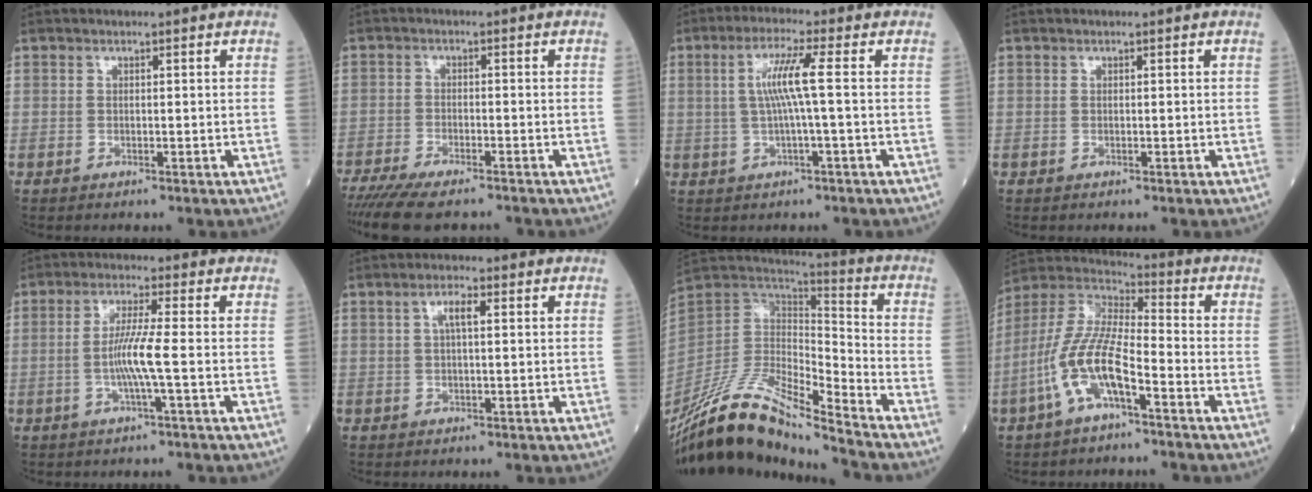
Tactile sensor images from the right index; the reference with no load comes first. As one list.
[{"total": 10.8, "force": [-9.3, 1.9, 5.1], "torque": [-0.081, -0.020, -0.149]}, {"total": 6.0, "force": [0.5, -0.6, 5.9], "torque": [-0.121, 0.008, 0.012]}, {"total": 0.0}, {"total": 5.6, "force": [-1.1, -0.7, 5.4], "torque": [-0.112, -0.001, -0.023]}, {"total": 2.9, "force": [0.8, 0.7, 2.7], "torque": [-0.056, 0.008, 0.015]}, {"total": 20.4, "force": [-17.1, 1.8, 11.0], "torque": [-0.242, -0.003, -0.327]}, {"total": 12.4, "force": [-5.2, 3.4, 10.7], "torque": [-0.241, 0.008, -0.103]}]